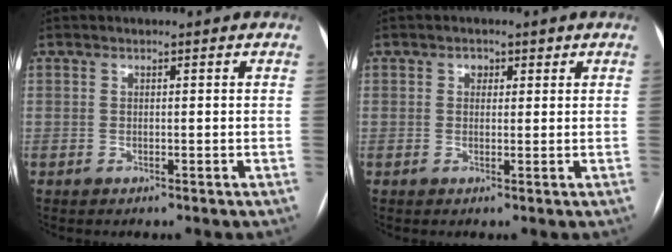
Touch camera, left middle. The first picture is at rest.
{"total": 1.5, "force": [0.7, 1.2, 0.6], "torque": [-0.008, 0.006, 0.009]}